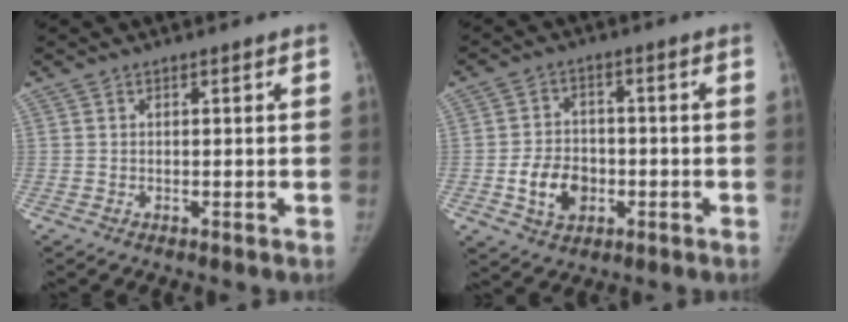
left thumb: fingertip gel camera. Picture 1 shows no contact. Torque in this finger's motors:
{"motor_torque": [-0.21, 1.72, 0.23, -0.33, 0.04]}